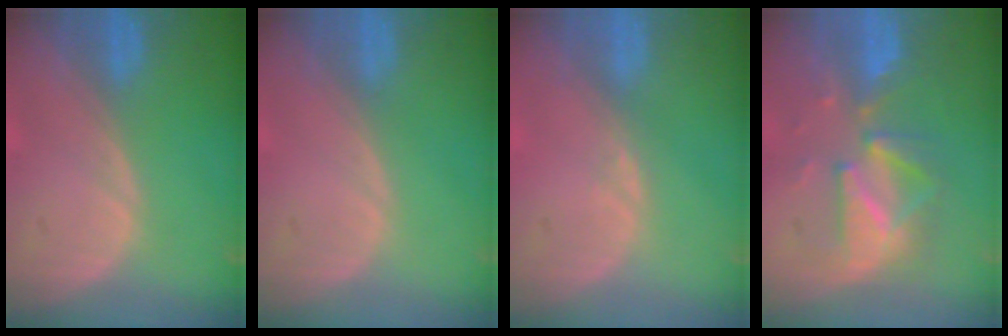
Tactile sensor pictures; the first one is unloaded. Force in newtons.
{"total": 0.0}
{"total": 0.9, "press": 0.8, "slide": 0.3}
{"total": 8.0, "press": 8.0, "slide": 0.8}